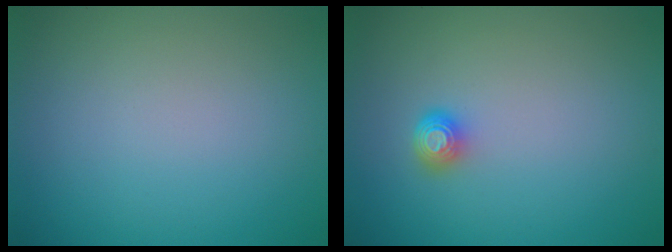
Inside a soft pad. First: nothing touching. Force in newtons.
{"total": 1.7, "press": 1.2, "slide": 1.1}